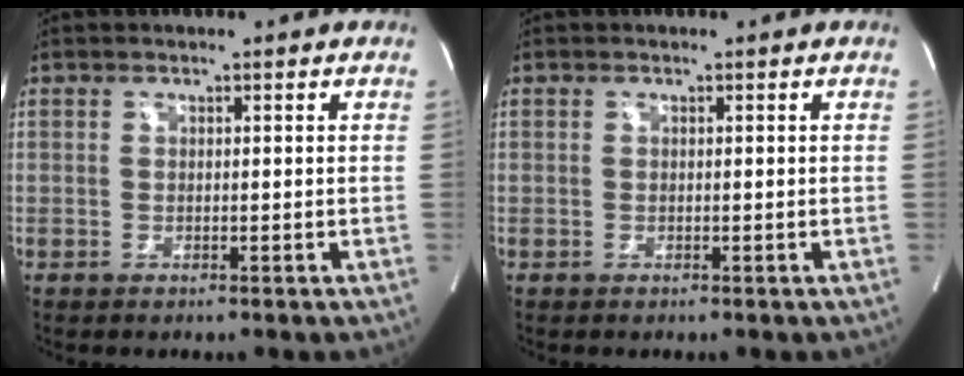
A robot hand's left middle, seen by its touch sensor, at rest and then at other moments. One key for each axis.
{"total": 0.0}